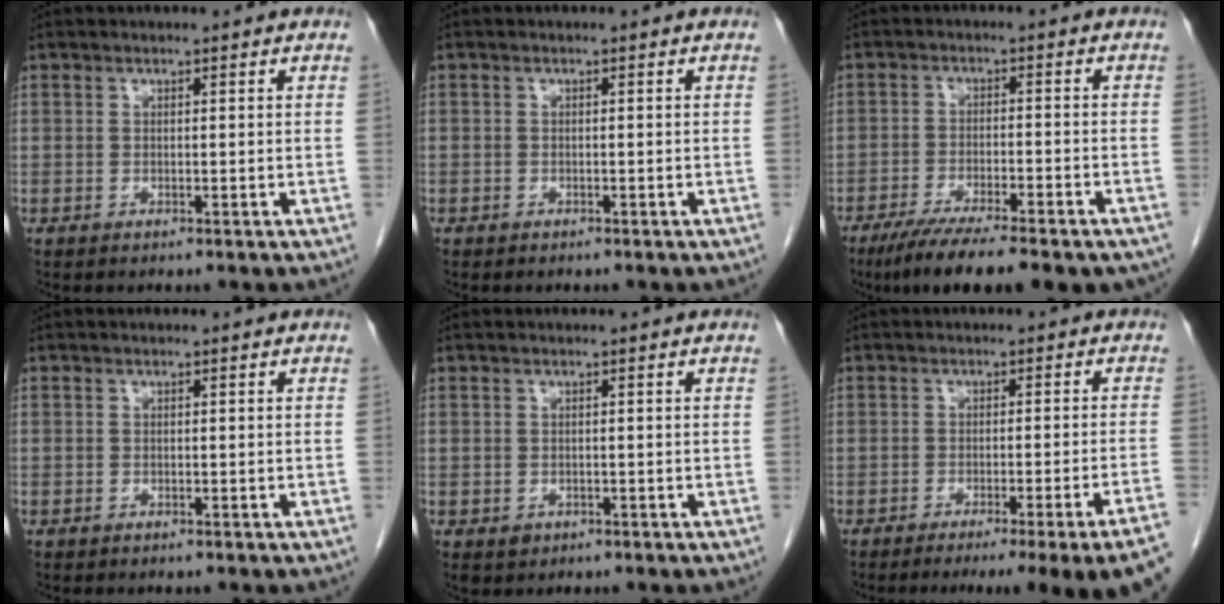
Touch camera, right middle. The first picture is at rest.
{"total": 0.6, "force": [-0.4, 0.4, 0.0], "torque": [-0.009, 0.001, -0.008]}
{"total": 15.3, "force": [-11.8, 2.9, 9.3], "torque": [-0.123, -0.021, -0.176]}
{"total": 0.0}
{"total": 1.4, "force": [-0.5, 1.2, 0.4], "torque": [-0.007, 0.002, -0.001]}
{"total": 15.1, "force": [-11.9, -1.7, 9.2], "torque": [-0.062, -0.025, -0.151]}